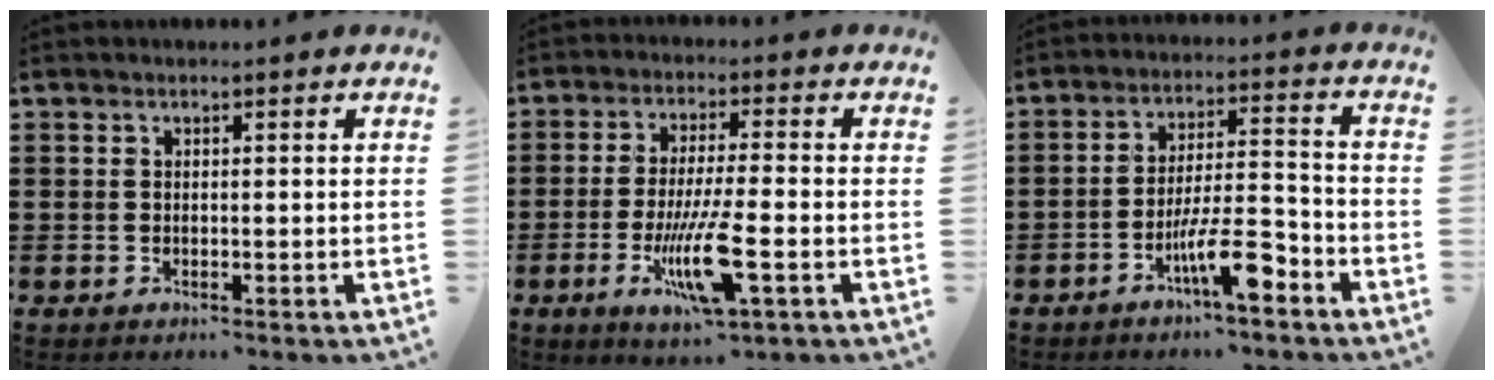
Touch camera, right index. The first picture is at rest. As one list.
[{"total": 10.3, "force": [-3.6, 1.7, 9.5], "torque": [-0.190, -0.018, -0.068]}, {"total": 9.6, "force": [-5.3, 2.2, 7.7], "torque": [-0.137, 0.010, -0.093]}]